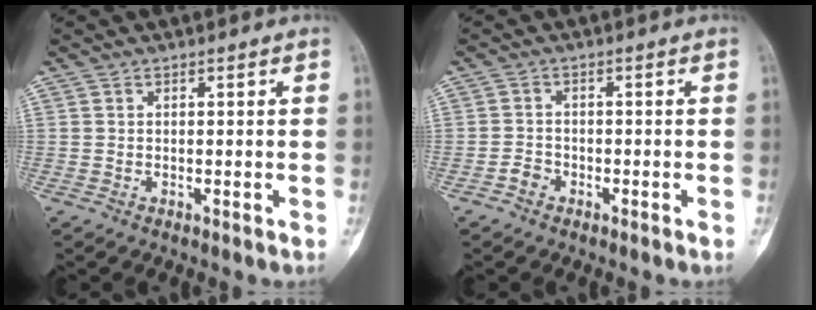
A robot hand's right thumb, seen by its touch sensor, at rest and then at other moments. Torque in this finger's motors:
{"motor_torque": [1.03, 0.51, 0.09, -0.22, -0.01]}